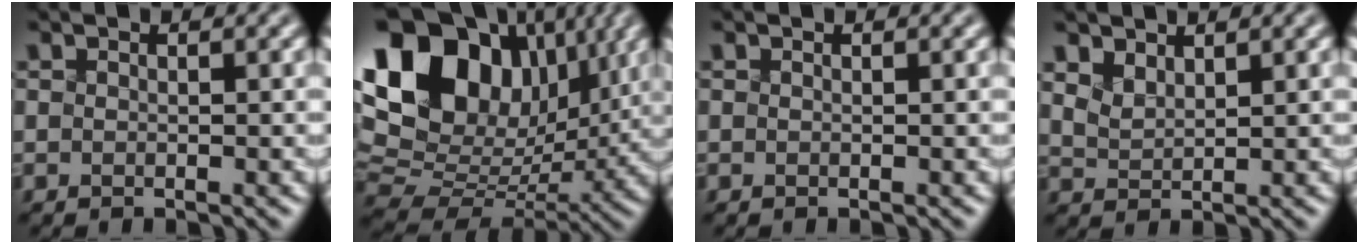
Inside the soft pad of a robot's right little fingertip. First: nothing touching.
{"total": 18.8, "force": [6.7, 12.6, 12.2], "torque": [-0.259, 0.042, 0.127]}
{"total": 0.0}
{"total": 2.0, "force": [1.6, 0.9, 0.7], "torque": [-0.028, -0.004, 0.045]}